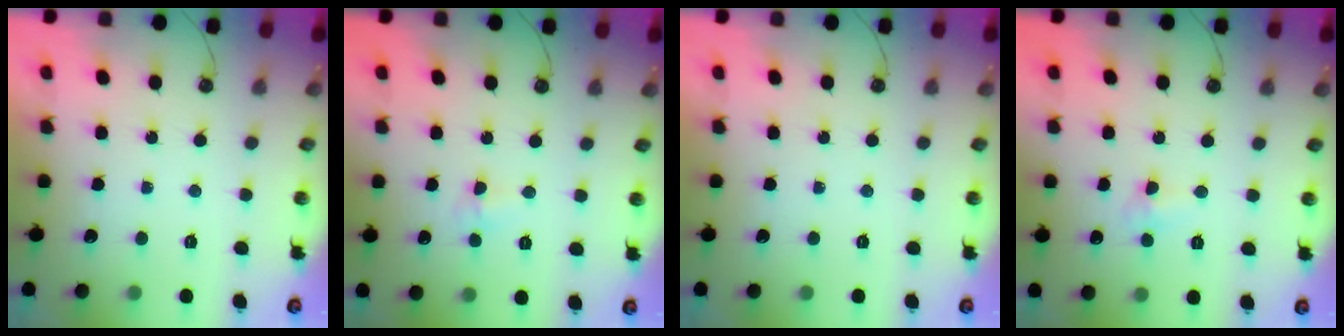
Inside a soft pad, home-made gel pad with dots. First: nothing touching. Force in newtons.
{"total": 2.7, "press": 2.6, "slide": 0.6}
{"total": 0.0}
{"total": 3.8, "press": 3.7, "slide": 0.6}